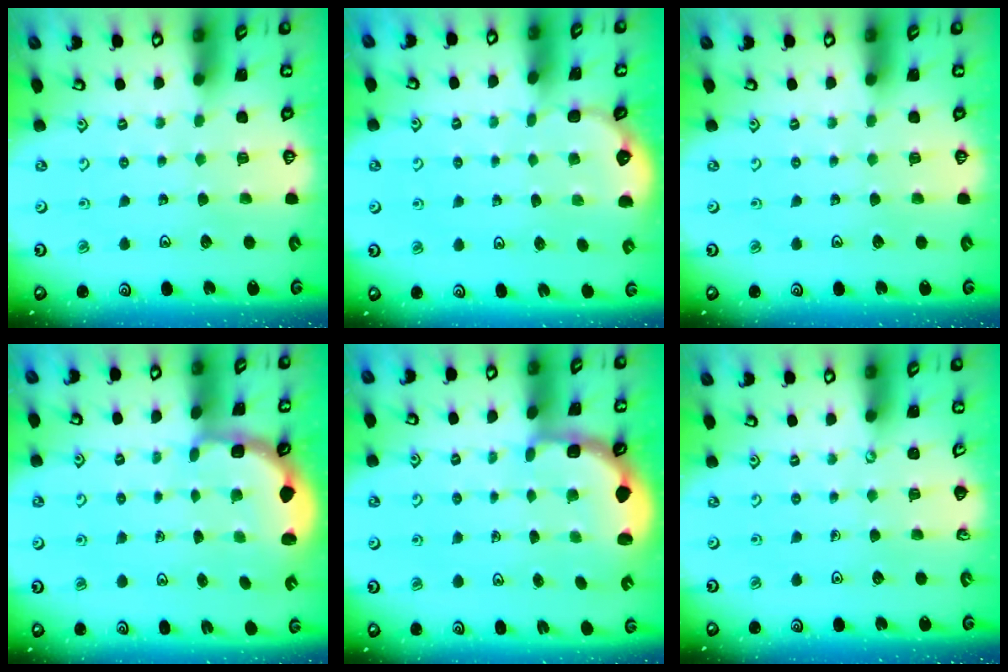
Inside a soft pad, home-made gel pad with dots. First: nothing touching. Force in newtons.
{"total": 1.6, "press": 0.9, "slide": 1.3}
{"total": 0.0}
{"total": 2.7, "press": 2.1, "slide": 1.7}
{"total": 2.5, "press": 2.2, "slide": 1.2}
{"total": 0.0}